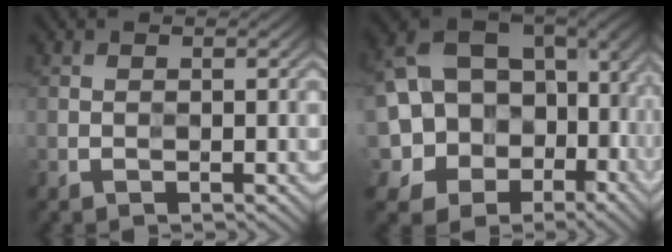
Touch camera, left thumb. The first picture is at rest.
{"total": 16.3, "force": [-3.2, 13.0, 9.4], "torque": [-0.215, -0.039, -0.027]}